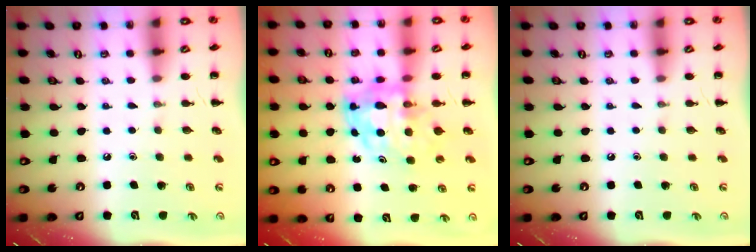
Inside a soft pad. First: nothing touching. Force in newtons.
{"total": 7.0, "press": 6.7, "slide": 2.0}
{"total": 0.0}